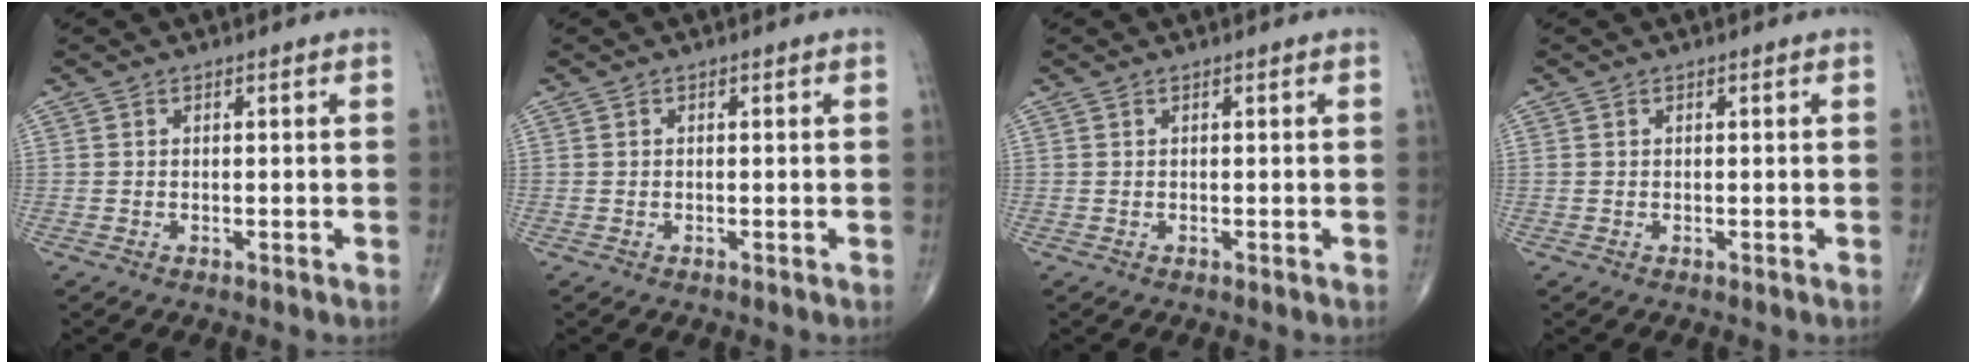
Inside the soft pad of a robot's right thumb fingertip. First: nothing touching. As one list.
[{"total": 0.0}, {"total": 0.0}, {"total": 0.0}]